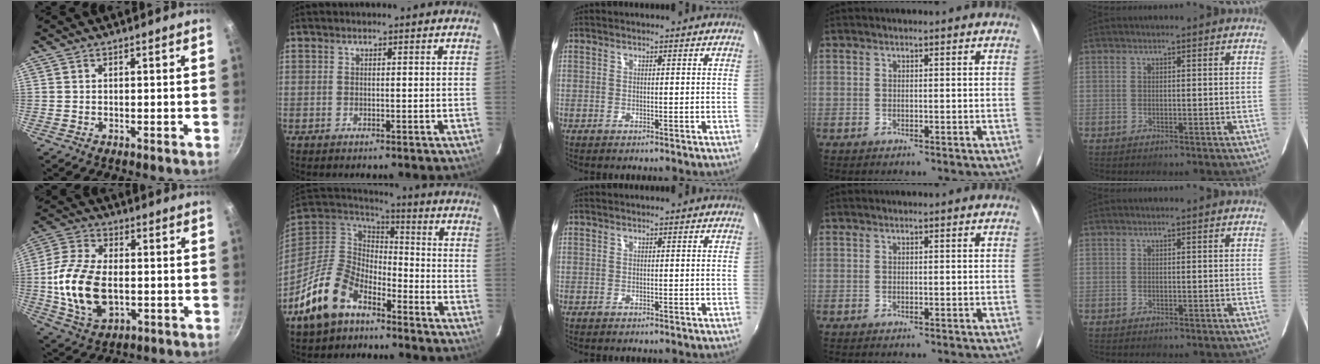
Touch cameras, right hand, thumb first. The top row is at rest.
{"thumb": {"total": 15.8, "force": [-1.4, 9.6, 12.4], "torque": [-0.238, 0.009, -0.026]}, "index": {"total": 15.4, "force": [-9.8, 8.6, 8.3], "torque": [-0.198, 0.008, -0.182]}}